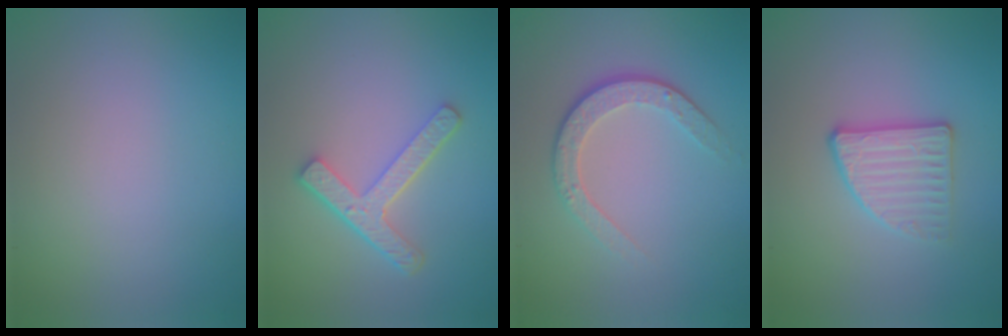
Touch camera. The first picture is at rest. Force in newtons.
{"total": 3.9, "press": 2.9, "slide": 2.5}
{"total": 3.5, "press": 2.6, "slide": 2.3}
{"total": 2.8, "press": 2.7, "slide": 0.7}